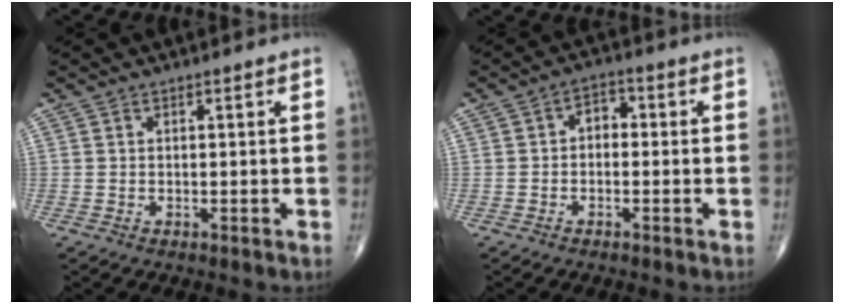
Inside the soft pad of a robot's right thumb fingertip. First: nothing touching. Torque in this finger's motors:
{"motor_torque": [-0.06, 0.01, 0.25, -0.02, 0.00]}